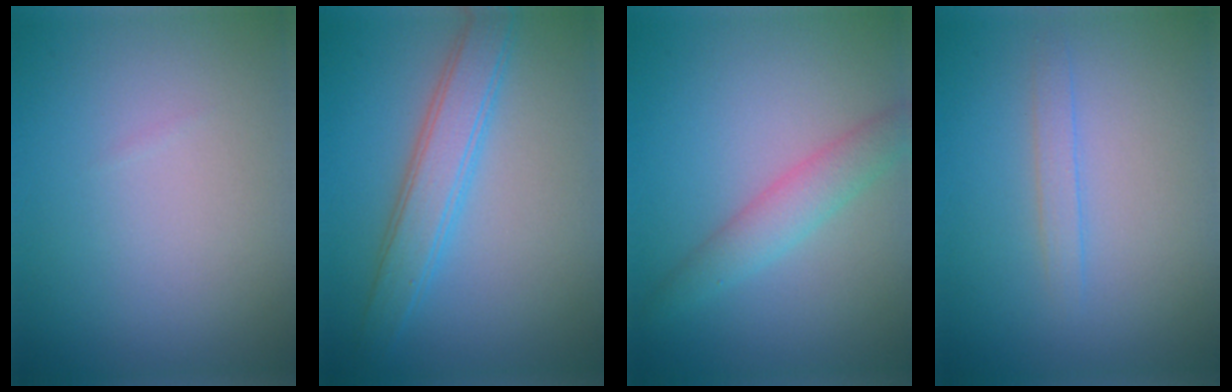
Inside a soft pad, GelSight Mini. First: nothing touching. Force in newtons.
{"total": 4.1, "press": 4.1, "slide": 0.1}
{"total": 2.9, "press": 2.9, "slide": 0.1}
{"total": 1.2, "press": 1.2, "slide": 0.1}